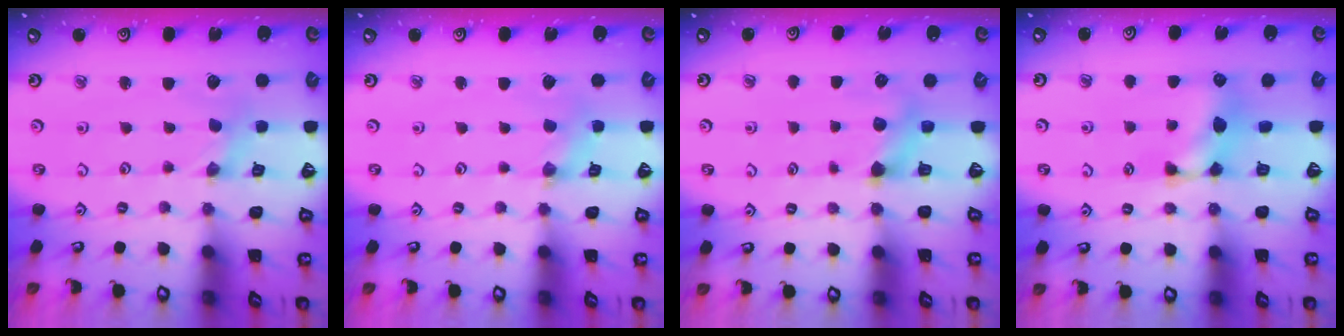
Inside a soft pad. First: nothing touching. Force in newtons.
{"total": 2.6, "press": 2.6, "slide": 0.3}
{"total": 5.6, "press": 5.6, "slide": 0.4}
{"total": 8.4, "press": 8.4, "slide": 0.4}